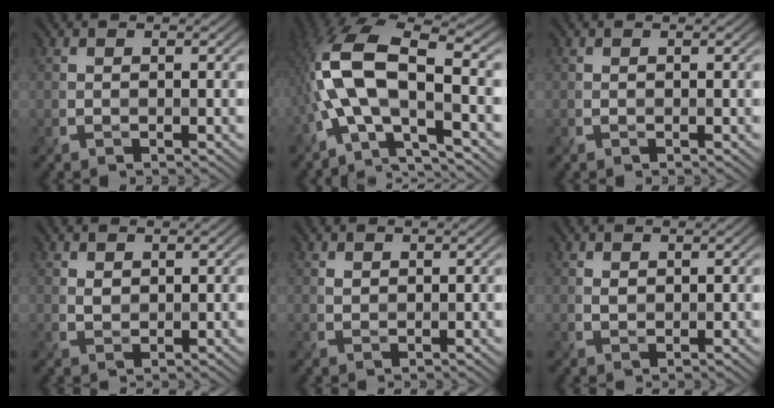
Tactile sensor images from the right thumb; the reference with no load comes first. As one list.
[{"total": 12.9, "force": [-2.2, 4.9, 11.7], "torque": [-0.264, 0.012, -0.054]}, {"total": 0.0}, {"total": 1.0, "force": [0.7, 0.7, 0.2], "torque": [-0.010, -0.003, 0.017]}, {"total": 0.7, "force": [0.5, 0.5, 0.0], "torque": [-0.007, -0.004, 0.014]}, {"total": 0.7, "force": [0.5, 0.4, 0.0], "torque": [-0.008, -0.004, 0.014]}]